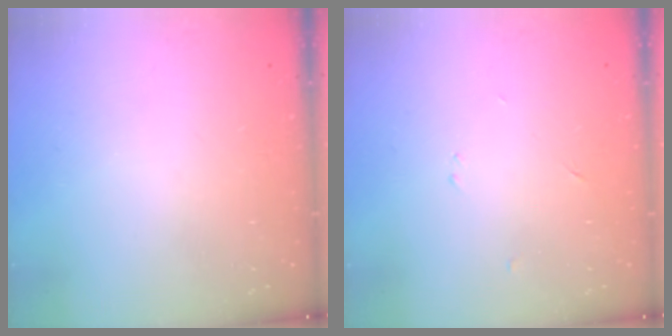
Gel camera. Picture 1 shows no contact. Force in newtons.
{"total": 2.2, "press": 2.2, "slide": 0.2}